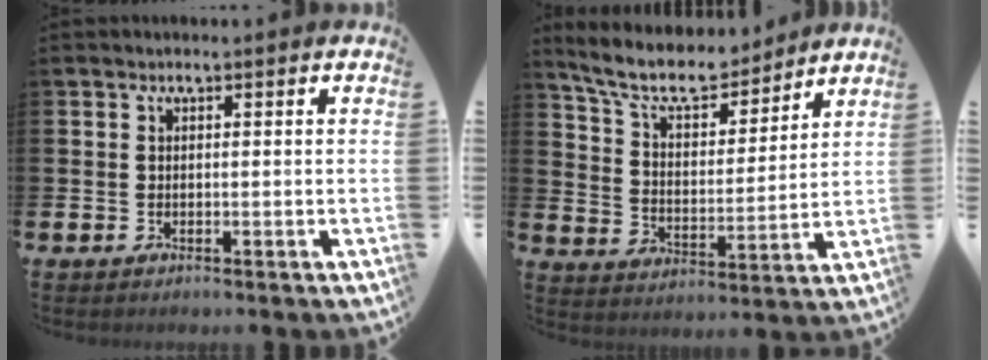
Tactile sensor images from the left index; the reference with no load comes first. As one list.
[{"total": 9.3, "force": [8.5, 2.5, 2.8], "torque": [-0.079, -0.060, 0.148]}]